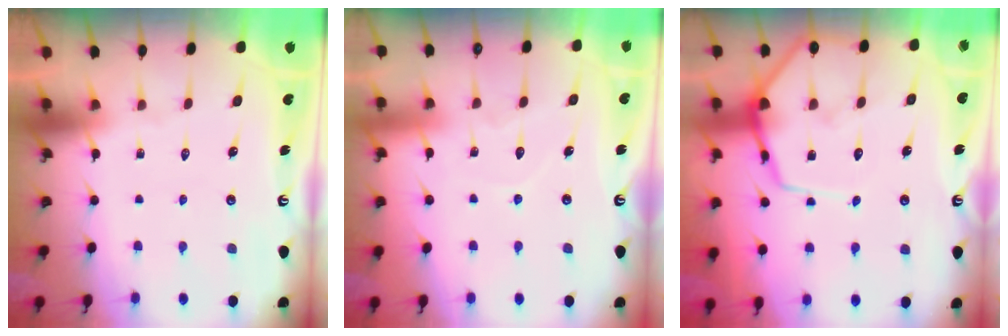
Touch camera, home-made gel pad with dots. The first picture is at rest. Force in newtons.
{"total": 5.2, "press": 5.2, "slide": 0.3}
{"total": 10.6, "press": 10.6, "slide": 1.0}